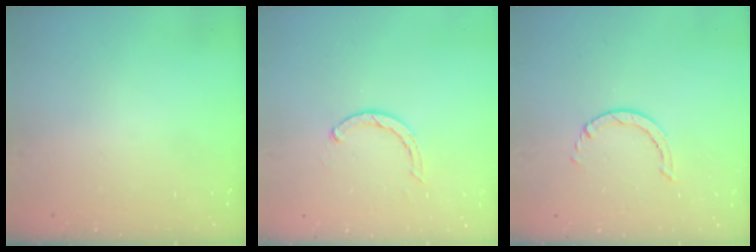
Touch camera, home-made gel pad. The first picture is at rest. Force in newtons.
{"total": 3.6, "press": 3.6, "slide": 0.3}
{"total": 0.6, "press": 0.6, "slide": 0.1}